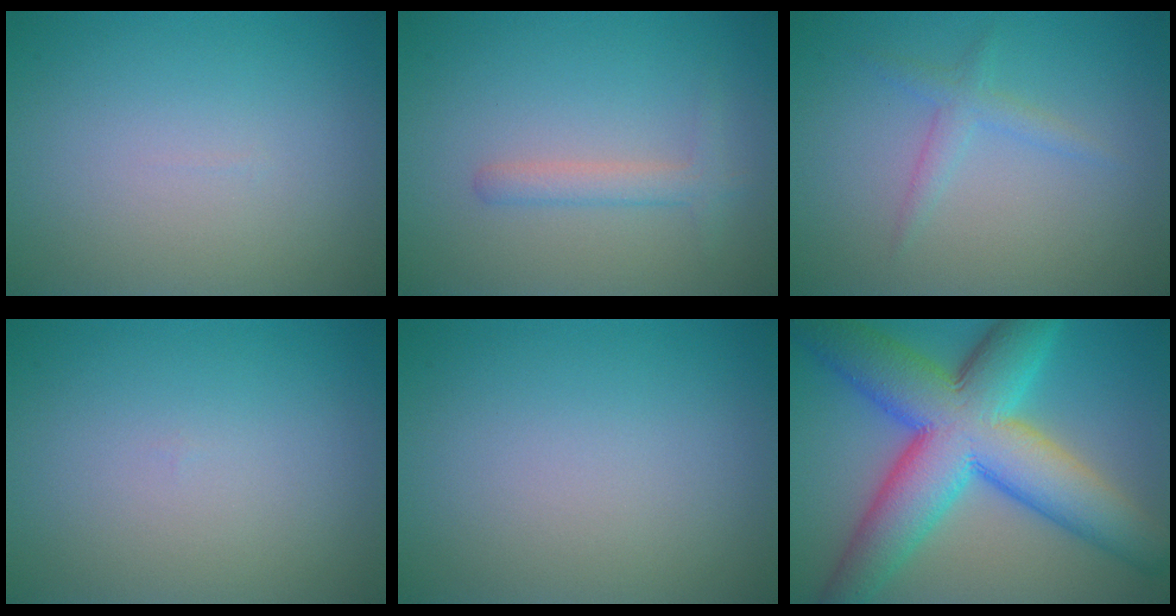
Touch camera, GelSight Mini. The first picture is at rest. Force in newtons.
{"total": 1.8, "press": 1.8, "slide": 0.1}
{"total": 1.7, "press": 1.7, "slide": 0.0}
{"total": 0.0}
{"total": 0.0}
{"total": 13.3, "press": 13.3, "slide": 0.4}